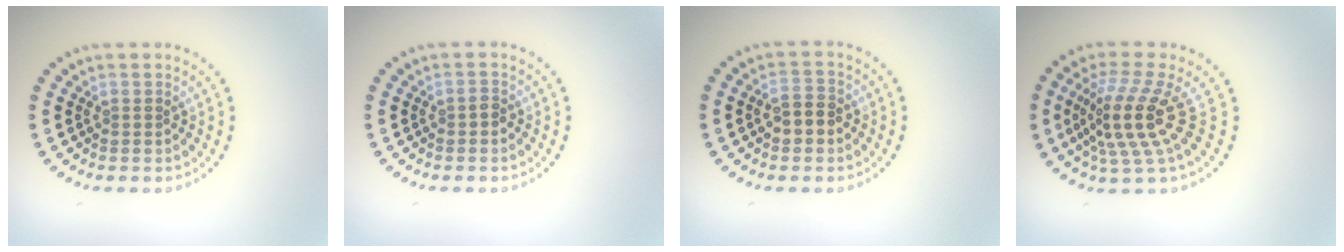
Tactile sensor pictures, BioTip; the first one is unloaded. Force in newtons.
{"total": 0.8, "press": 0.7, "slide": 0.2}
{"total": 2.5, "press": 2.5, "slide": 0.3}
{"total": 4.8, "press": 3.7, "slide": 3.0}